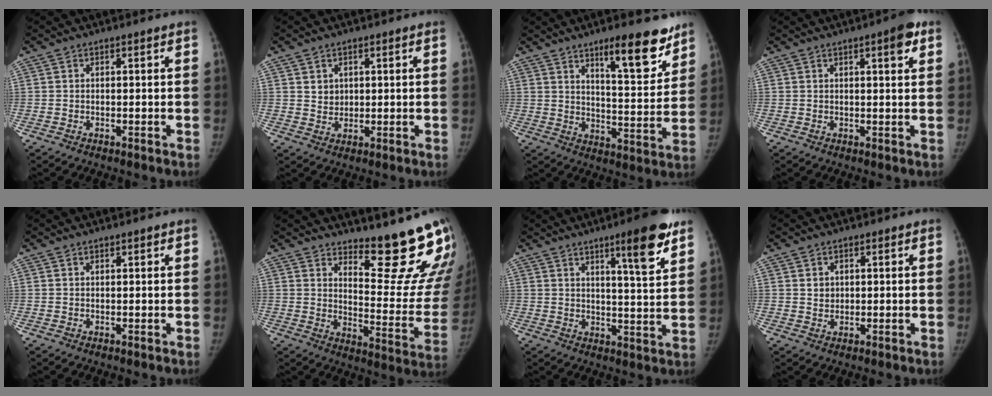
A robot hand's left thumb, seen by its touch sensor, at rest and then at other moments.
{"total": 2.9, "force": [1.2, 2.5, 0.8], "torque": [0.000, -0.011, 0.027]}
{"total": 14.2, "force": [9.7, 4.1, 9.6], "torque": [-0.097, -0.069, 0.147]}
{"total": 4.1, "force": [2.0, 1.0, 3.4], "torque": [-0.041, -0.005, 0.023]}
{"total": 0.7, "force": [0.6, 0.2, 0.4], "torque": [-0.004, -0.002, 0.008]}
{"total": 19.0, "force": [15.6, 3.9, 10.3], "torque": [-0.099, -0.171, 0.203]}
{"total": 11.3, "force": [6.9, 1.6, 8.8], "torque": [-0.111, -0.039, 0.097]}
{"total": 2.3, "force": [0.8, 2.0, 0.8], "torque": [-0.003, -0.006, 0.017]}